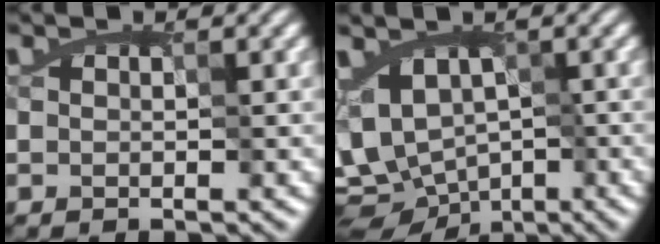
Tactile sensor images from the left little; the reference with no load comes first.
{"total": 5.2, "force": [-1.4, 3.9, 3.2], "torque": [-0.032, -0.011, -0.018]}